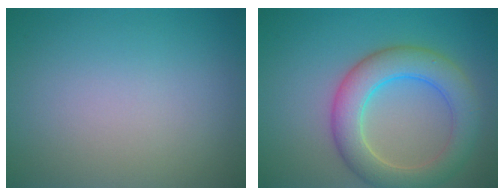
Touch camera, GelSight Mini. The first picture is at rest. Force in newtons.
{"total": 6.1, "press": 6.1, "slide": 0.5}